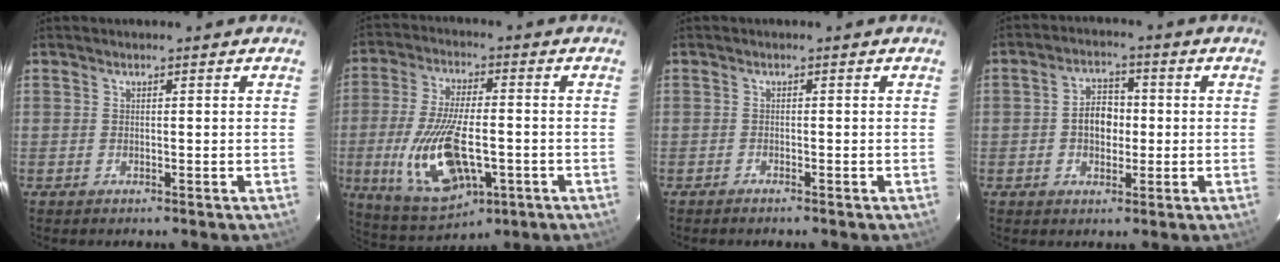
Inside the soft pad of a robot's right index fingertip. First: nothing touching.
{"total": 17.0, "force": [-4.3, 7.4, 14.7], "torque": [-0.307, -0.022, -0.063]}
{"total": 0.8, "force": [-0.8, 0.1, 0.2], "torque": [-0.009, 0.000, -0.016]}
{"total": 5.8, "force": [-0.4, 4.1, 4.0], "torque": [-0.069, 0.018, -0.003]}